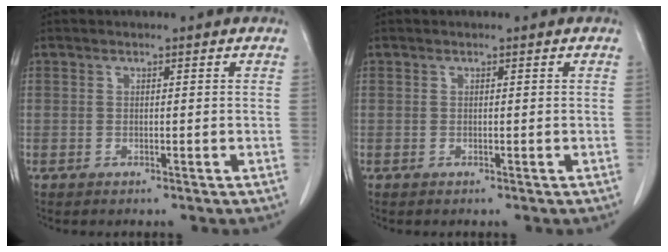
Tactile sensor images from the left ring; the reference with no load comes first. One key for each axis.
{"total": 0.0}